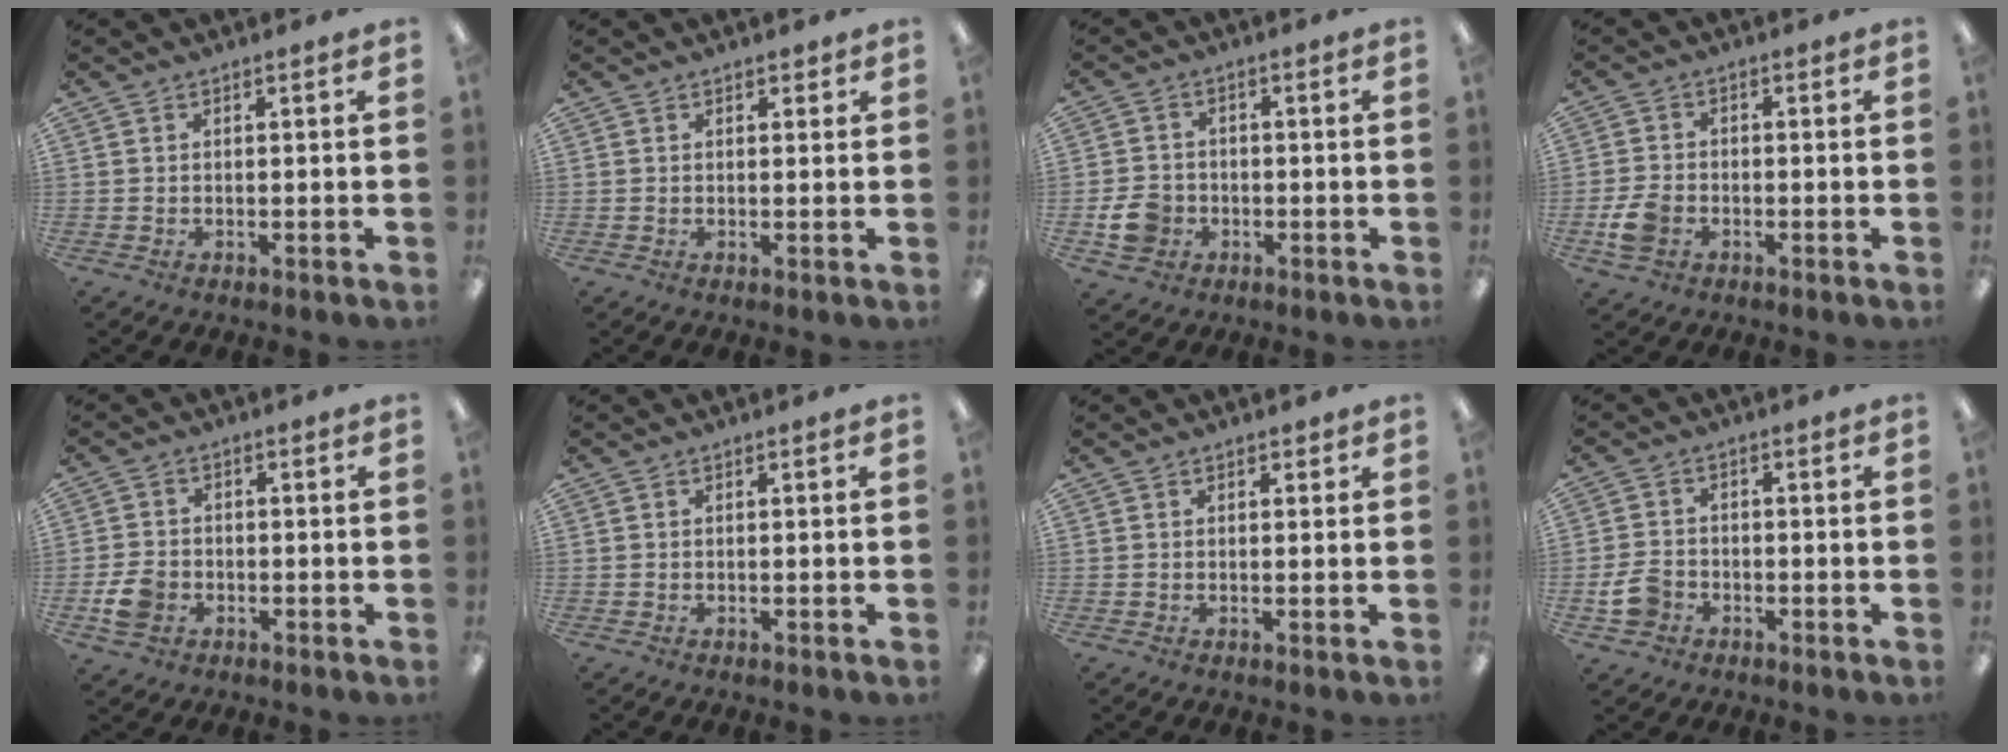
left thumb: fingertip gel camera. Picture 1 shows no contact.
{"total": 1.1, "force": [0.8, 0.7, 0.4], "torque": [-0.008, 0.001, 0.014]}
{"total": 6.8, "force": [-2.0, 5.7, 3.1], "torque": [-0.053, 0.007, -0.035]}
{"total": 6.1, "force": [-2.1, 4.4, 3.6], "torque": [-0.066, 0.007, -0.039]}
{"total": 5.8, "force": [-2.0, 4.6, 3.0], "torque": [-0.058, 0.004, -0.037]}
{"total": 0.0}
{"total": 1.0, "force": [0.6, 0.6, 0.3], "torque": [-0.007, 0.001, 0.012]}
{"total": 5.9, "force": [-2.2, 4.6, 2.9], "torque": [-0.056, 0.008, -0.042]}